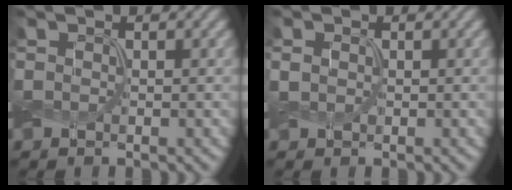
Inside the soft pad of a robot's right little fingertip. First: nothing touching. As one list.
[{"total": 0.5, "force": [-0.3, 0.4, 0.0], "torque": [-0.013, 0.000, 0.001]}]